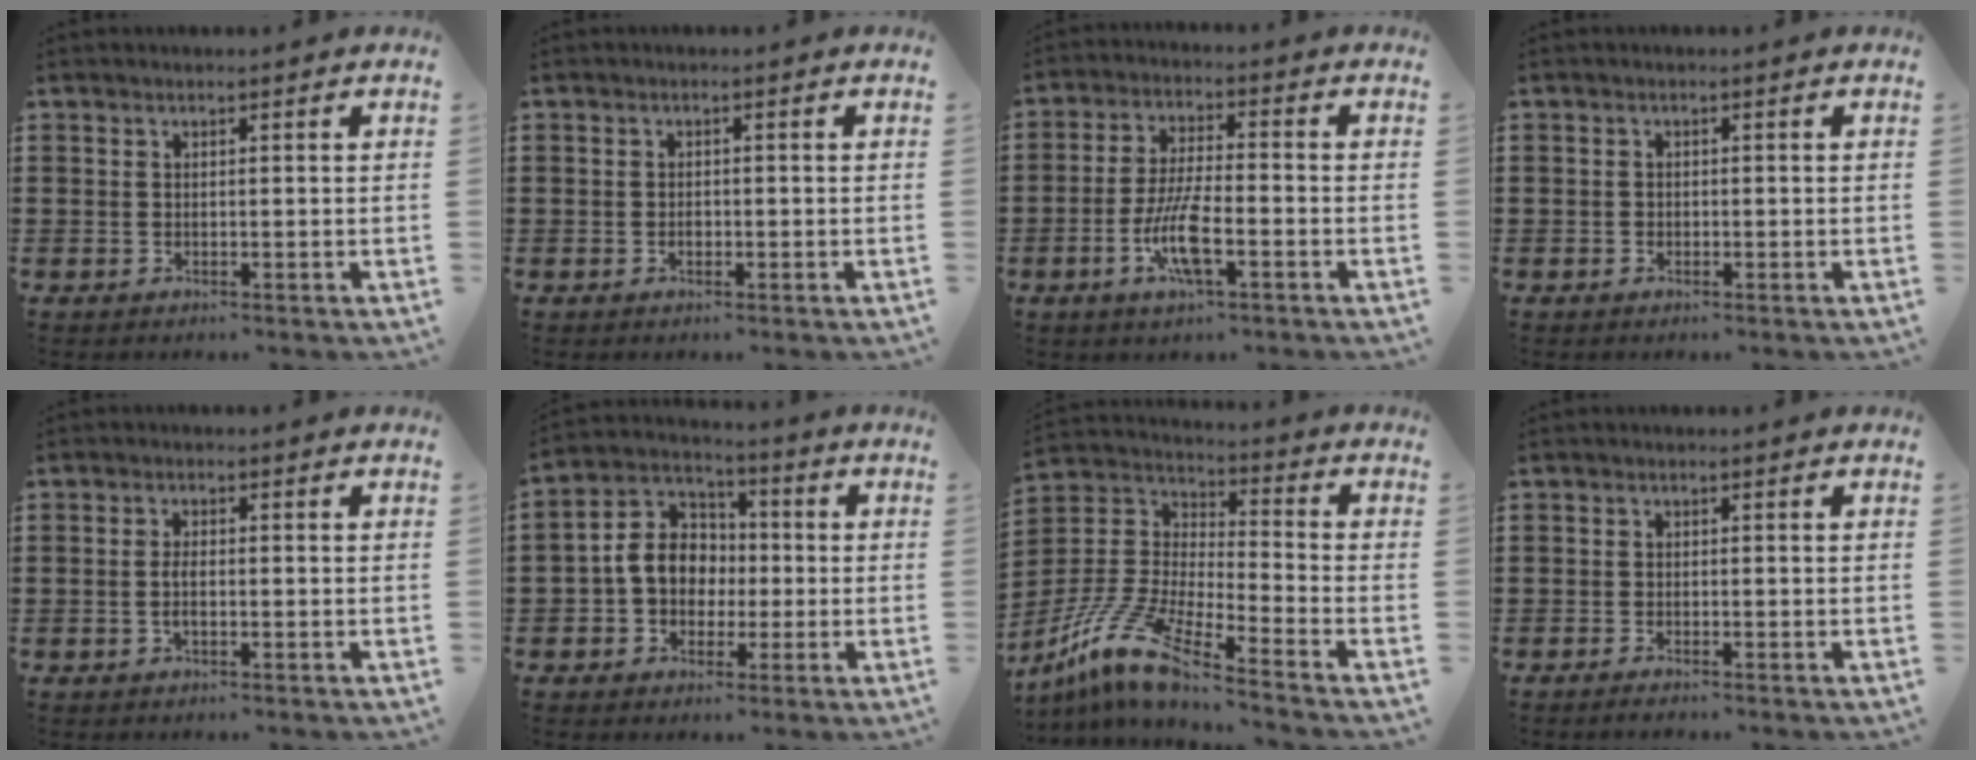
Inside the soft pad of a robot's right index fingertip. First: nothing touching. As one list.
[{"total": 1.0, "force": [-0.4, 0.6, 0.7], "torque": [-0.016, -0.002, -0.006]}, {"total": 8.2, "force": [-3.2, 2.0, 7.3], "torque": [-0.159, -0.011, -0.063]}, {"total": 0.6, "force": [-0.4, 0.5, 0.1], "torque": [-0.003, 0.002, -0.008]}, {"total": 2.0, "force": [-0.4, 0.5, 1.9], "torque": [-0.045, -0.005, -0.009]}, {"total": 8.2, "force": [-1.0, 6.8, 4.4], "torque": [-0.119, 0.016, -0.024]}, {"total": 11.0, "force": [-8.9, 0.9, 6.4], "torque": [-0.166, -0.010, -0.191]}, {"total": 0.8, "force": [-0.7, 0.0, 0.3], "torque": [-0.008, -0.005, -0.013]}]